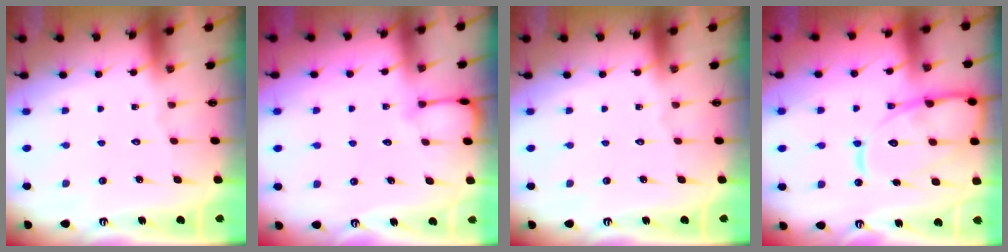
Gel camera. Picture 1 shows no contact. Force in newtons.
{"total": 3.8, "press": 3.8, "slide": 0.3}
{"total": 0.0}
{"total": 16.4, "press": 16.3, "slide": 1.8}